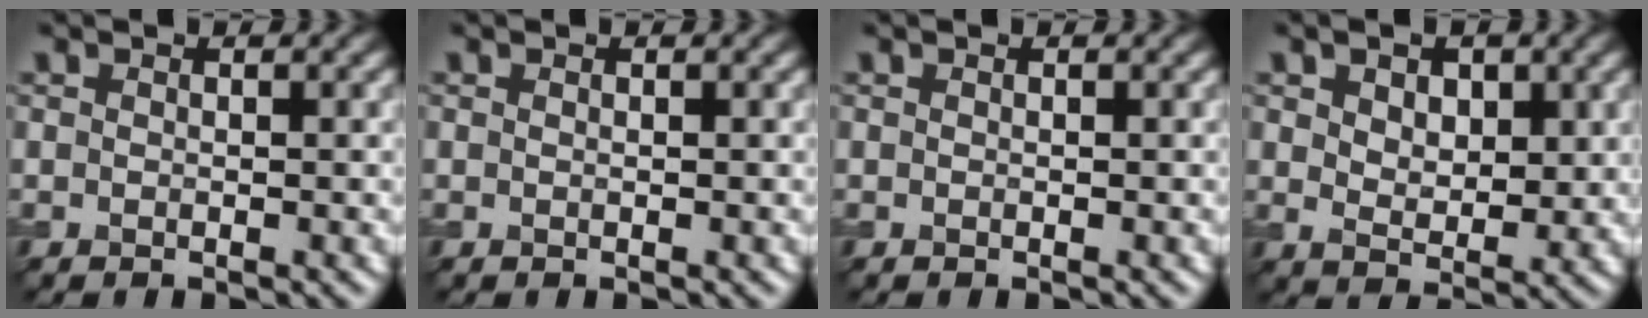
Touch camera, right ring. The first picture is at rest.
{"total": 0.0}
{"total": 0.0}
{"total": 4.2, "force": [1.5, 2.7, 2.8], "torque": [-0.046, -0.007, 0.025]}